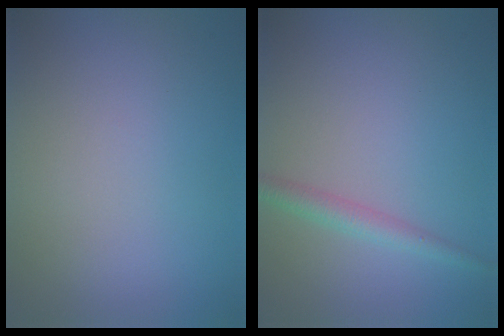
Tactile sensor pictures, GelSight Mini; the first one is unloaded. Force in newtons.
{"total": 2.0, "press": 2.0, "slide": 0.0}